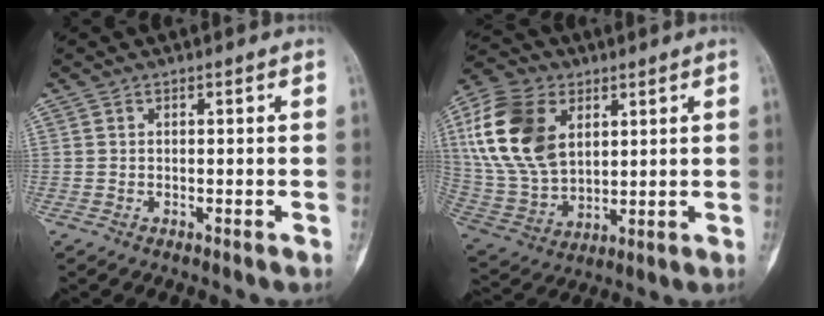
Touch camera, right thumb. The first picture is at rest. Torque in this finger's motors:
{"motor_torque": [-0.88, 2.20, 0.84, -0.33, 0.58]}